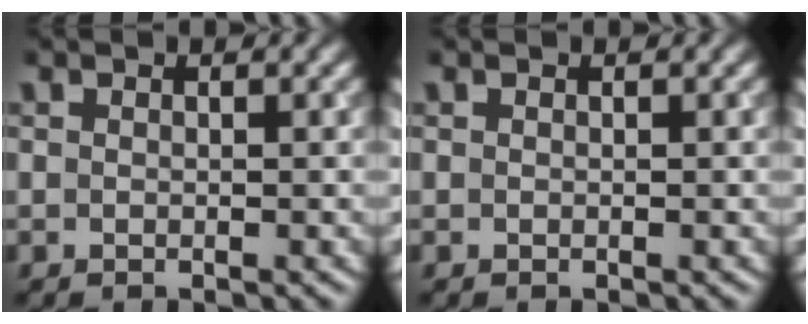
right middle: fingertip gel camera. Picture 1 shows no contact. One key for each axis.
{"total": 0.0}